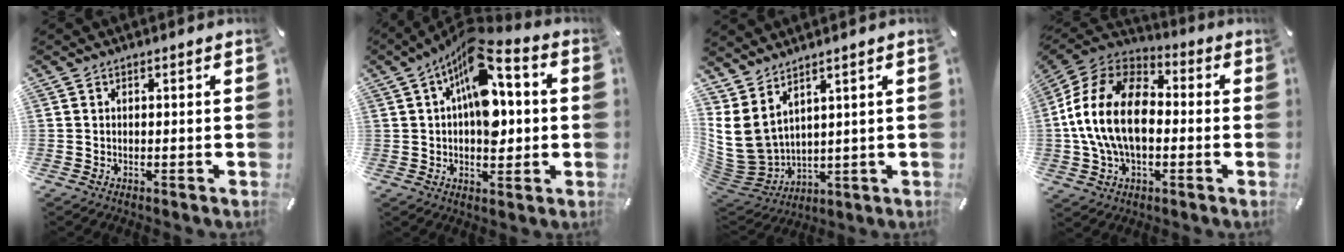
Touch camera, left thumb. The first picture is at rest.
{"total": 14.8, "force": [3.3, 8.3, 11.8], "torque": [-0.181, -0.024, 0.058]}
{"total": 9.1, "force": [4.5, 6.5, 4.6], "torque": [-0.133, -0.037, 0.090]}
{"total": 18.9, "force": [-2.1, 12.6, 13.9], "torque": [-0.290, 0.029, -0.036]}